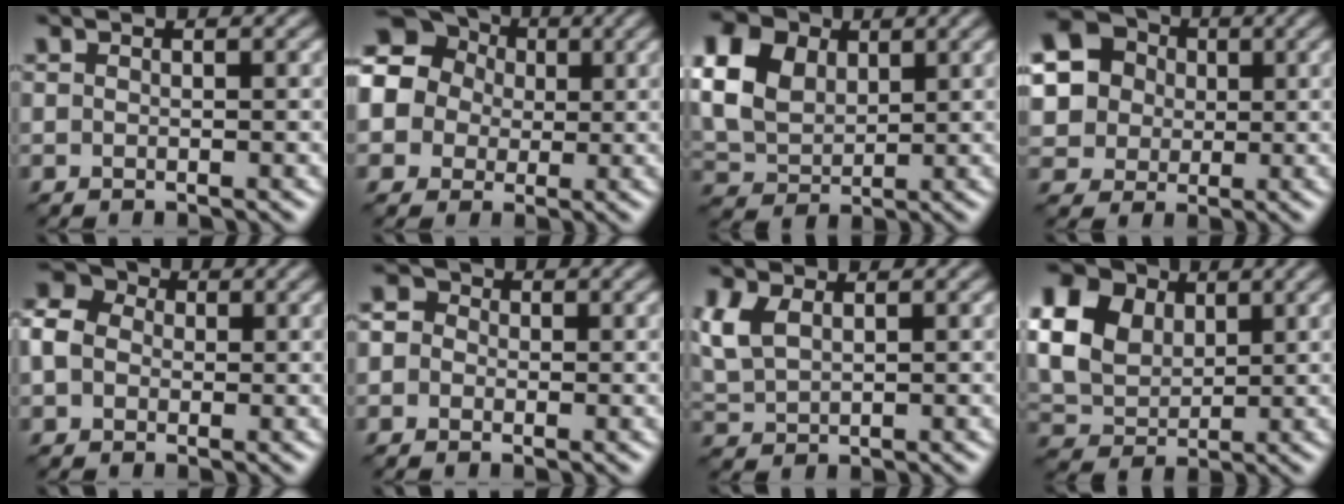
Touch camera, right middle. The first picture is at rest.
{"total": 14.1, "force": [2.8, 12.9, 4.9], "torque": [-0.144, 0.035, 0.022]}
{"total": 11.0, "force": [4.4, 7.8, 6.4], "torque": [-0.146, 0.037, 0.073]}
{"total": 16.4, "force": [3.9, 14.8, 6.0], "torque": [-0.181, 0.017, 0.049]}
{"total": 5.6, "force": [0.5, 4.8, 3.0], "torque": [-0.077, 0.025, -0.008]}
{"total": 2.4, "force": [0.2, 2.2, 0.9], "torque": [0.002, 0.011, -0.017]}
{"total": 3.7, "force": [1.5, 2.2, 2.5], "torque": [-0.074, 0.007, 0.032]}
{"total": 13.9, "force": [5.5, 10.6, 7.1], "torque": [-0.182, 0.032, 0.102]}